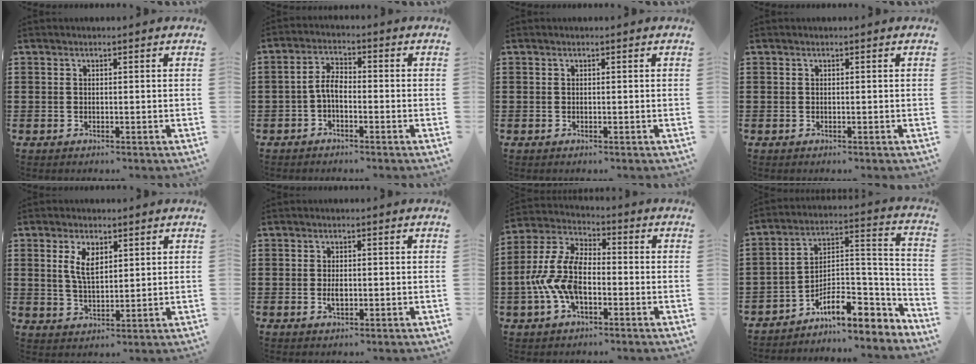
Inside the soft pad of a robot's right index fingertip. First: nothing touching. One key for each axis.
{"total": 3.5, "fx": -1.3, "fy": 1.5, "fz": 2.9, "tx": -0.068, "ty": 0.005, "tz": -0.030}
{"total": 0.0}
{"total": 0.0}
{"total": 4.9, "fx": 1.9, "fy": 2.5, "fz": 3.8, "tx": -0.084, "ty": 0.009, "tz": 0.034}
{"total": 1.9, "fx": -0.2, "fy": 0.8, "fz": 1.7, "tx": -0.033, "ty": -0.001, "tz": -0.003}
{"total": 9.8, "fx": -2.2, "fy": 5.4, "fz": 7.9, "tx": -0.203, "ty": -0.005, "tz": -0.049}
{"total": 9.3, "fx": -6.3, "fy": 4.0, "fz": 5.4, "tx": -0.088, "ty": 0.007, "tz": -0.115}